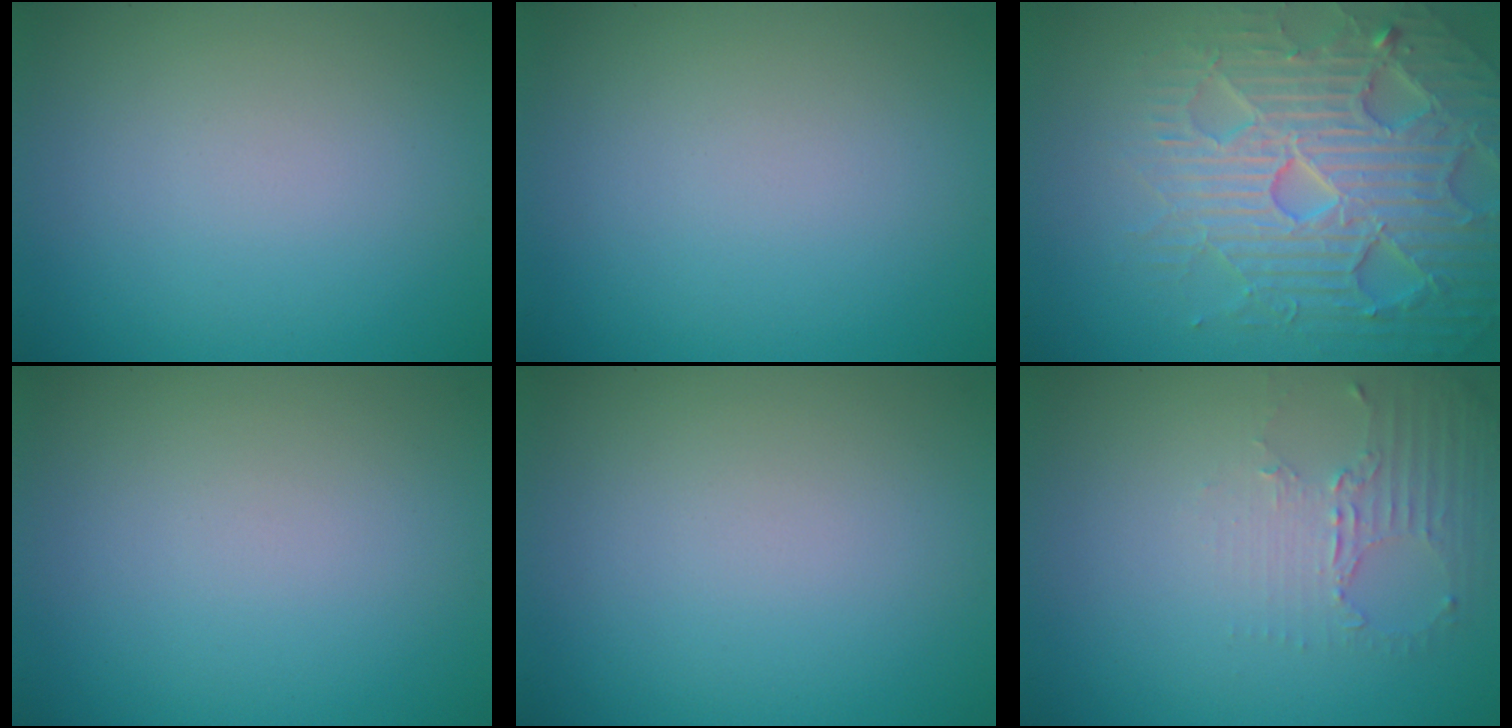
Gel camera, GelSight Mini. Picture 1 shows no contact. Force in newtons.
{"total": 0.0}
{"total": 7.4, "press": 7.3, "slide": 1.5}
{"total": 0.0}
{"total": 0.0}
{"total": 2.3, "press": 1.8, "slide": 1.6}